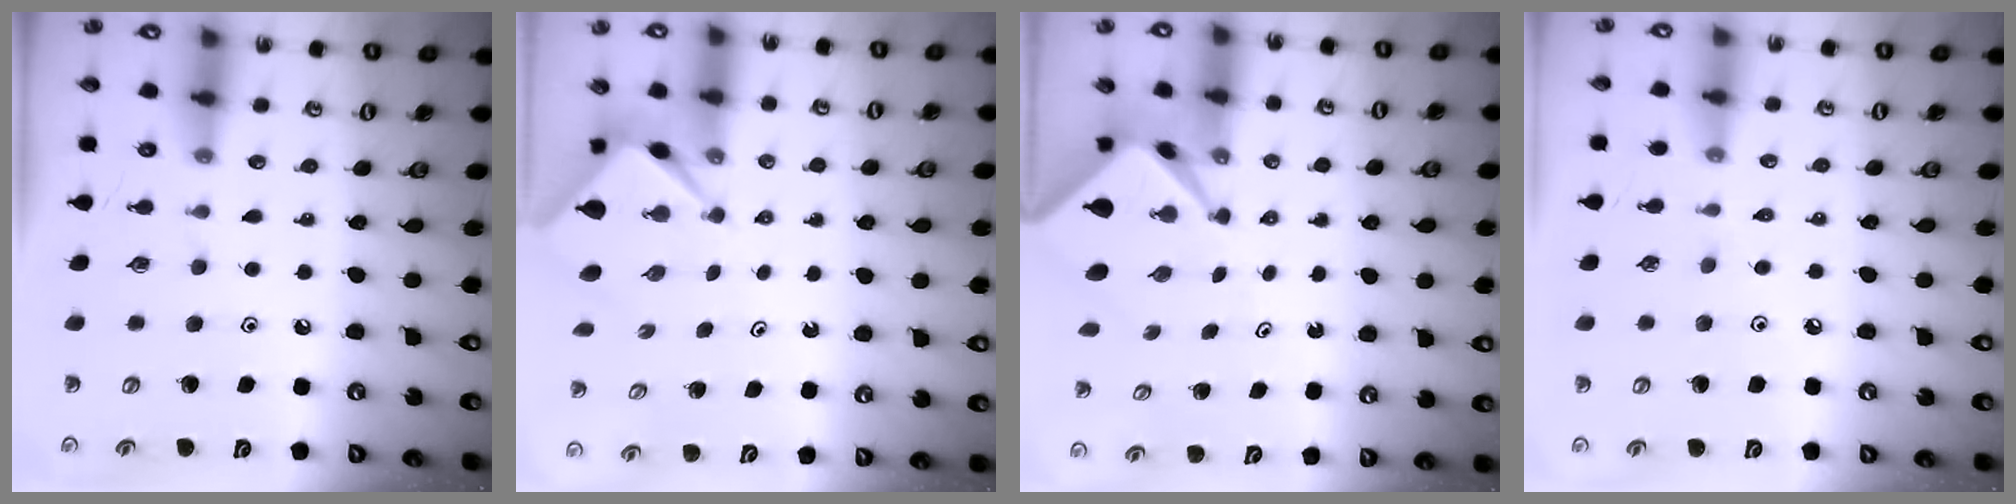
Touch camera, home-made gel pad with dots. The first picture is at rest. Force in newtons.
{"total": 2.7, "press": 2.7, "slide": 0.0}
{"total": 2.7, "press": 2.7, "slide": 0.2}
{"total": 2.9, "press": 2.9, "slide": 0.6}